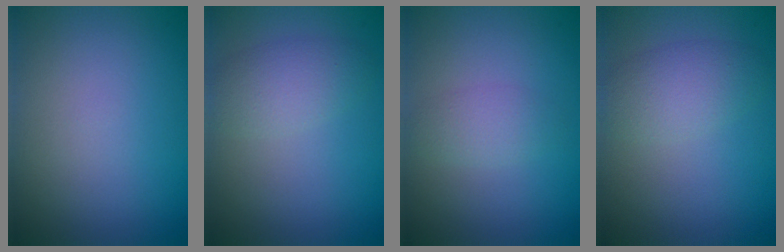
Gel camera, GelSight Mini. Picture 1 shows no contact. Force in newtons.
{"total": 2.7, "press": 2.7, "slide": 0.0}
{"total": 1.5, "press": 1.5, "slide": 0.0}
{"total": 2.9, "press": 2.9, "slide": 0.1}